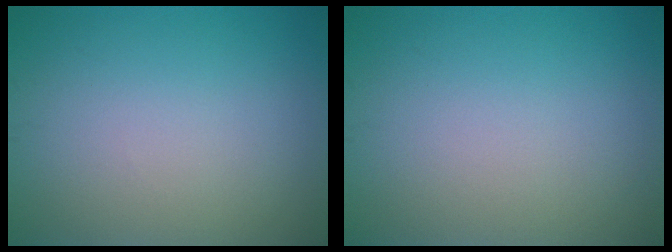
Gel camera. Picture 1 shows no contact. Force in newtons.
{"total": 0.0}